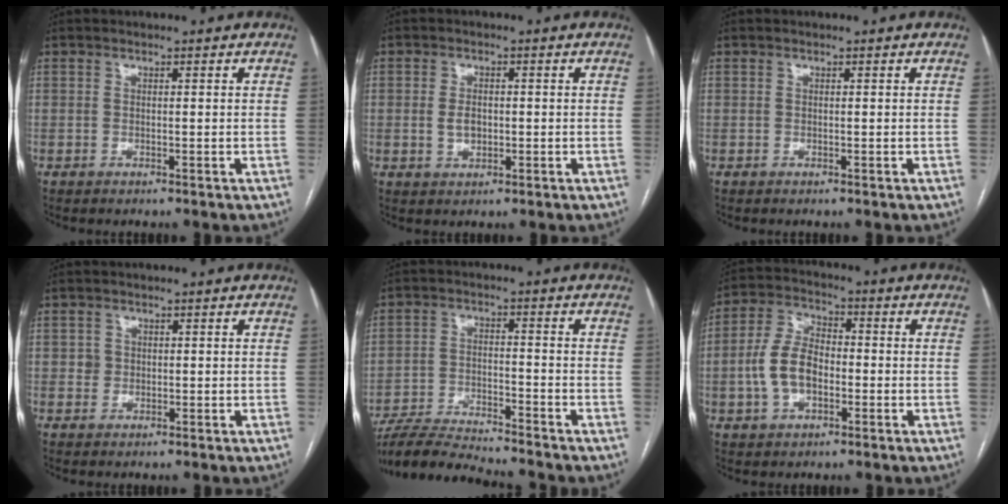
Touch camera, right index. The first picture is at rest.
{"total": 3.1, "force": [-0.2, 2.0, 2.3], "torque": [-0.044, 0.001, 0.000]}
{"total": 0.0}
{"total": 1.3, "force": [0.2, 1.3, 0.2], "torque": [0.002, 0.002, 0.002]}
{"total": 10.5, "force": [-10.0, -0.2, 3.0], "torque": [-0.049, -0.010, -0.174]}
{"total": 7.9, "force": [-1.6, 4.7, 6.1], "torque": [-0.139, 0.017, -0.031]}